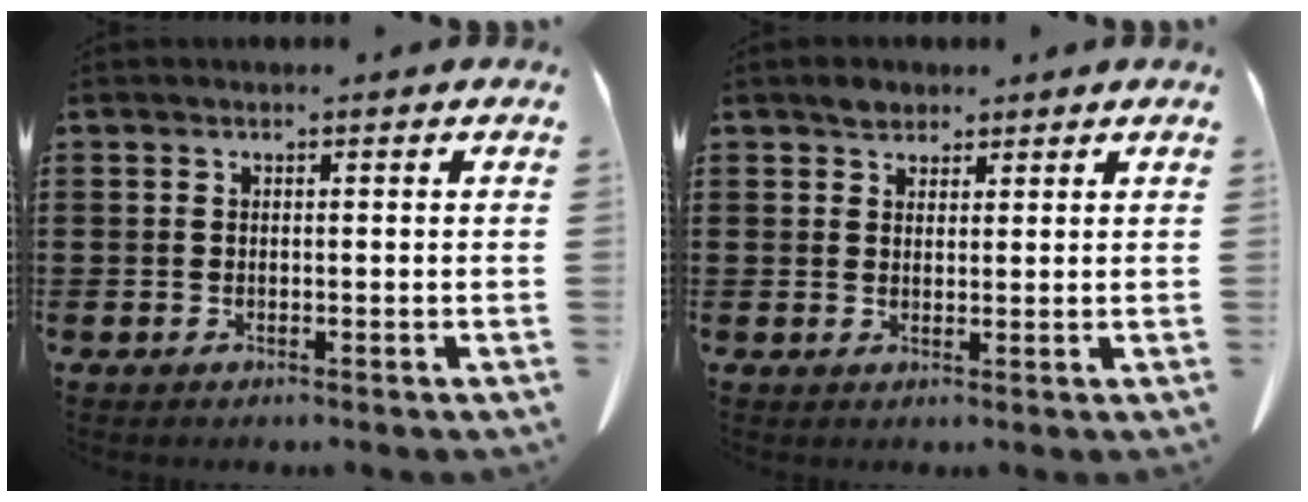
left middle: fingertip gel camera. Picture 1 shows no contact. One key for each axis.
{"total": 2.1, "fx": 1.7, "fy": 1.2, "fz": 0.3, "tx": -0.003, "ty": 0.002, "tz": 0.032}